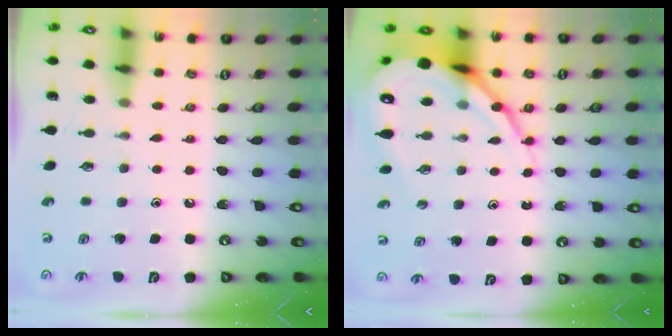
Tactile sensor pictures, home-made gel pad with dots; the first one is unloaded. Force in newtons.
{"total": 13.7, "press": 13.6, "slide": 1.5}